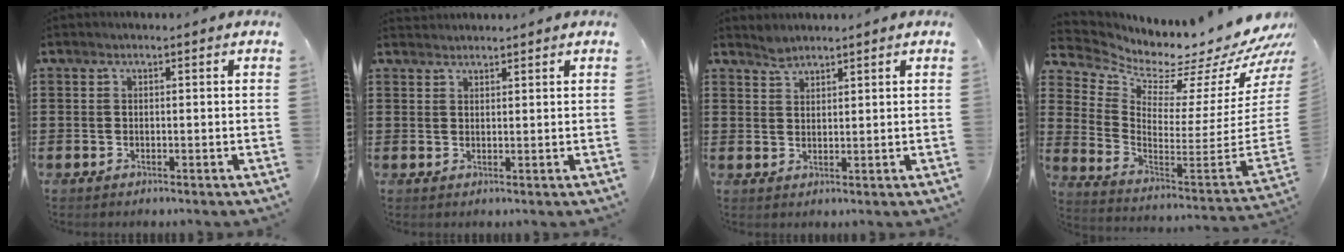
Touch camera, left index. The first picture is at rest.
{"total": 1.5, "force": [1.5, 0.2, 0.0], "torque": [-0.002, 0.001, 0.029]}
{"total": 1.9, "force": [1.9, 0.4, 0.3], "torque": [-0.009, 0.000, 0.036]}
{"total": 5.1, "force": [4.9, 0.8, 1.4], "torque": [-0.029, -0.086, 0.064]}